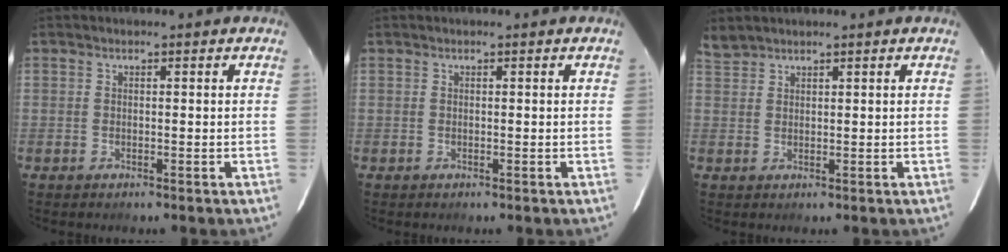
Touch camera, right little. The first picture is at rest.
{"total": 0.0}
{"total": 2.0, "force": [2.0, 0.2, 0.1], "torque": [-0.010, 0.014, 0.047]}